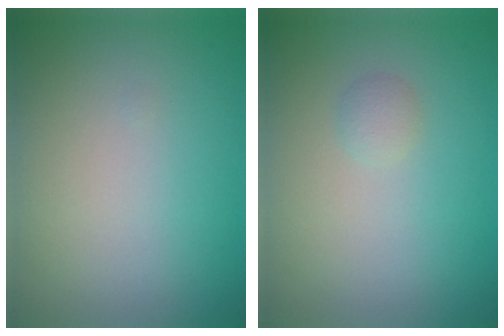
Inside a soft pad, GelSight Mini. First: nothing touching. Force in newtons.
{"total": 0.9, "press": 0.9, "slide": 0.0}